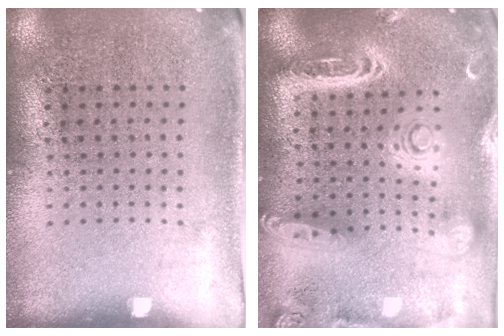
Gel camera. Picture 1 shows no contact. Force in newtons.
{"total": 2.8, "press": 2.5, "slide": 1.4}